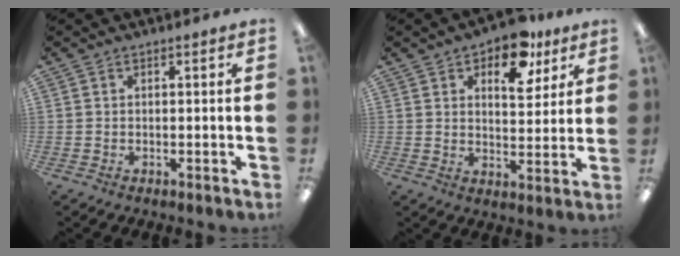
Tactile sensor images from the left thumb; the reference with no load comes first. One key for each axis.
{"total": 12.0, "fx": 7.7, "fy": 5.9, "fz": 7.1, "tx": -0.086, "ty": -0.032, "tz": 0.128}